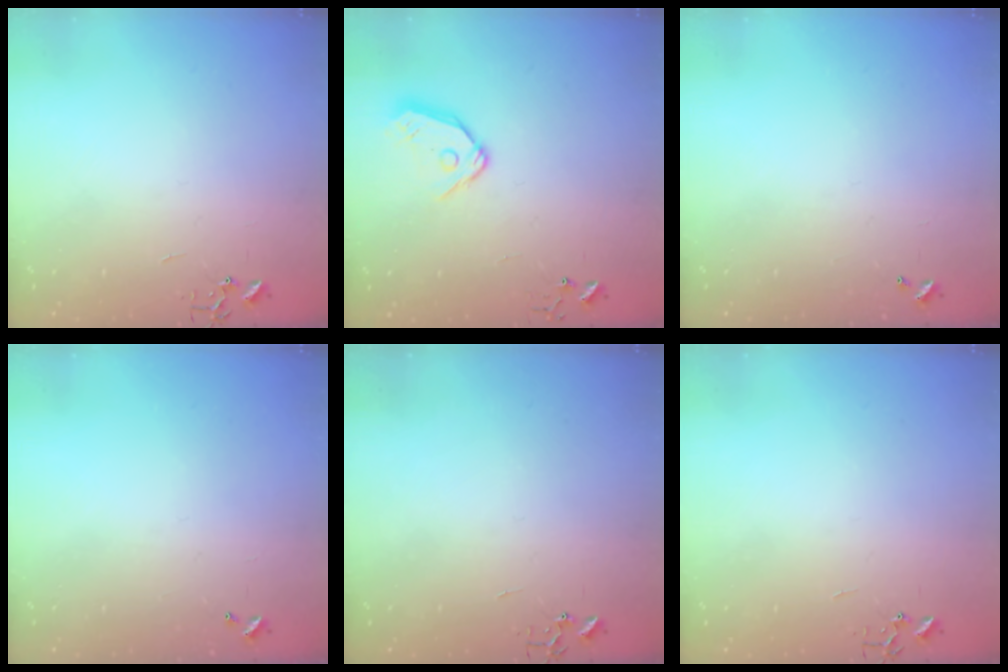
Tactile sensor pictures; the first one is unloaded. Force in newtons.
{"total": 9.4, "press": 9.4, "slide": 0.7}
{"total": 0.0}
{"total": 0.0}
{"total": 0.0}
{"total": 0.0}